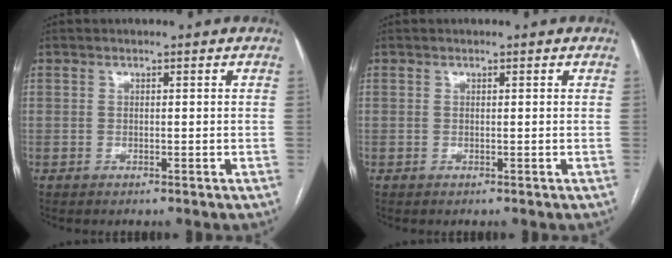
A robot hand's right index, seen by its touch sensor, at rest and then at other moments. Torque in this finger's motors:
{"motor_torque": [0.02, 0.03, 0.04, 0.01]}